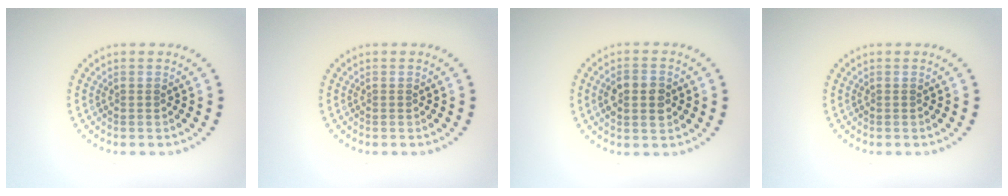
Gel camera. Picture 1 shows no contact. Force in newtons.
{"total": 0.0}
{"total": 3.5, "press": 3.5, "slide": 0.2}
{"total": 0.0}